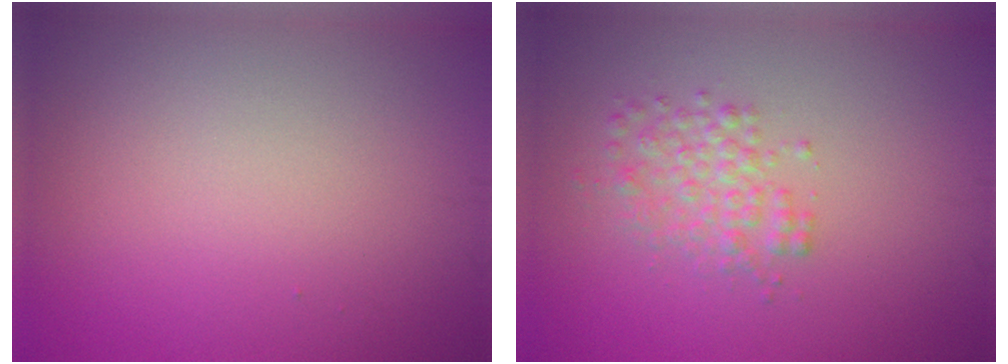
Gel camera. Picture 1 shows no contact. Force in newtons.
{"total": 2.6, "press": 2.6, "slide": 0.1}